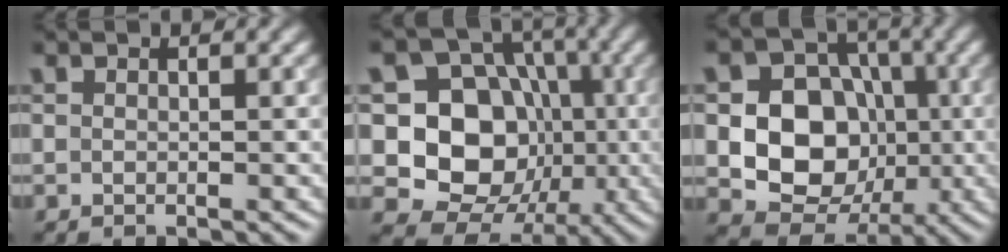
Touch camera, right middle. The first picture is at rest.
{"total": 12.4, "force": [-1.5, 10.5, 6.4], "torque": [-0.097, -0.007, -0.054]}
{"total": 9.6, "force": [-1.0, 7.9, 5.3], "torque": [-0.069, 0.000, -0.035]}